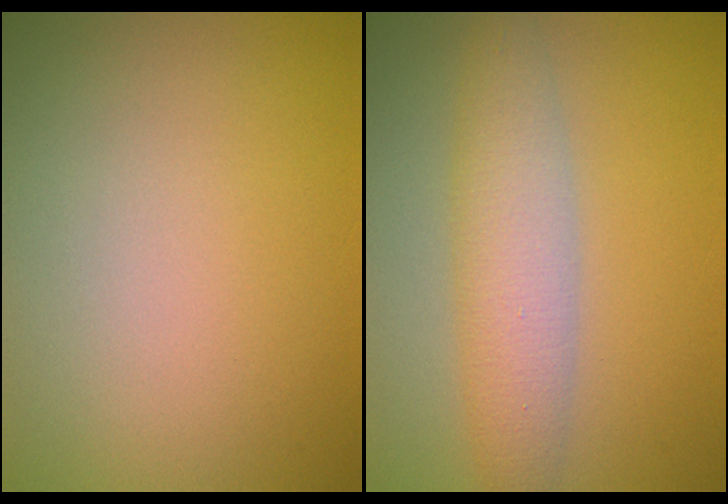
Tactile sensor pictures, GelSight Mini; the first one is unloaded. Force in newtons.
{"total": 4.3, "press": 4.3, "slide": 0.0}